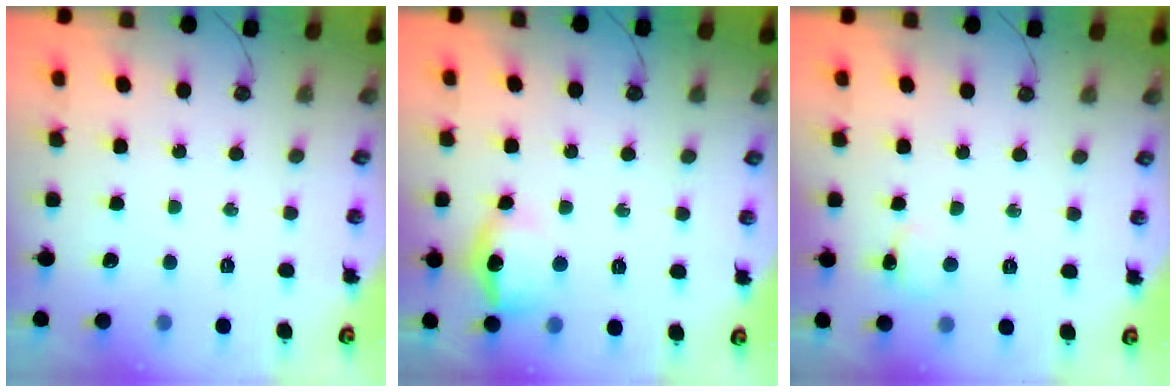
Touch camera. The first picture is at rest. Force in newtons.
{"total": 12.0, "press": 11.9, "slide": 1.0}
{"total": 2.7, "press": 2.6, "slide": 0.7}